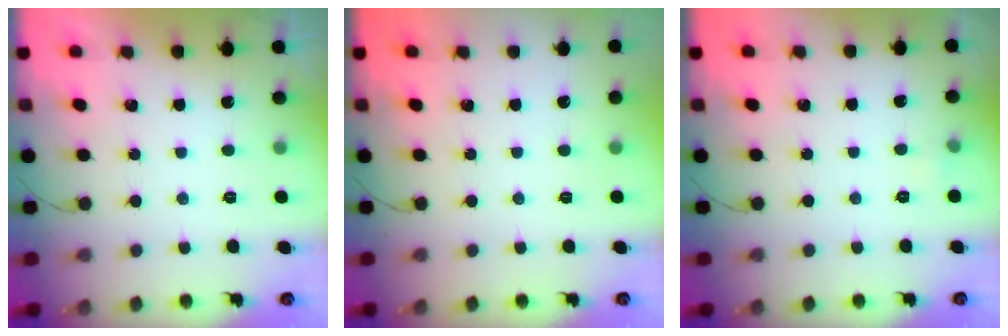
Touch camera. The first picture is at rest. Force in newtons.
{"total": 0.0}
{"total": 3.2, "press": 2.9, "slide": 1.3}